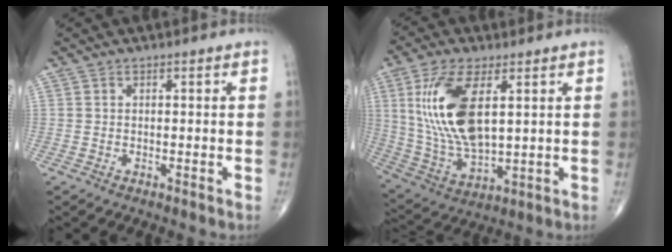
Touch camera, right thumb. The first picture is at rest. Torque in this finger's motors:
{"motor_torque": [-0.79, 1.53, 1.35, 1.22, 0.49]}